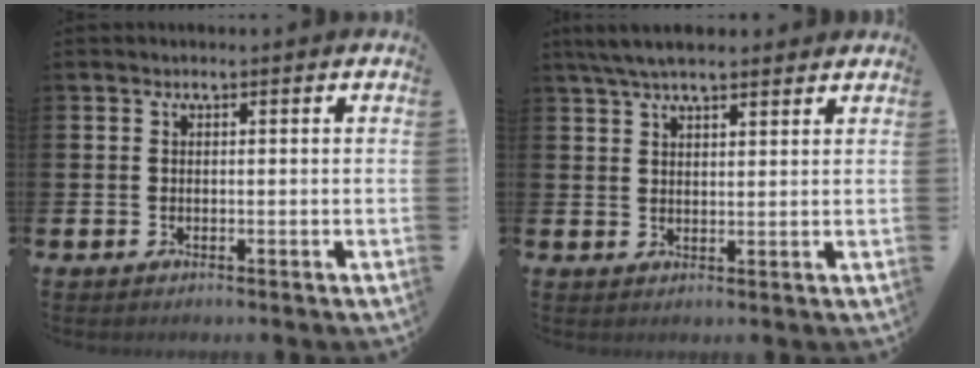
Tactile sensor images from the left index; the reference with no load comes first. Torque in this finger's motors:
{"motor_torque": [1.07, -1.07, 0.56, 0.21]}